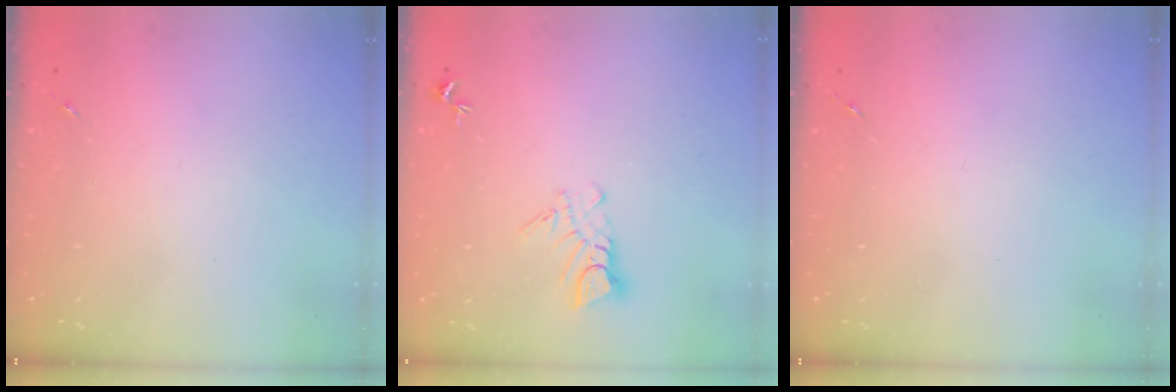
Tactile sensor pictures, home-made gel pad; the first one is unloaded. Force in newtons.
{"total": 5.9, "press": 5.9, "slide": 0.5}
{"total": 0.0}